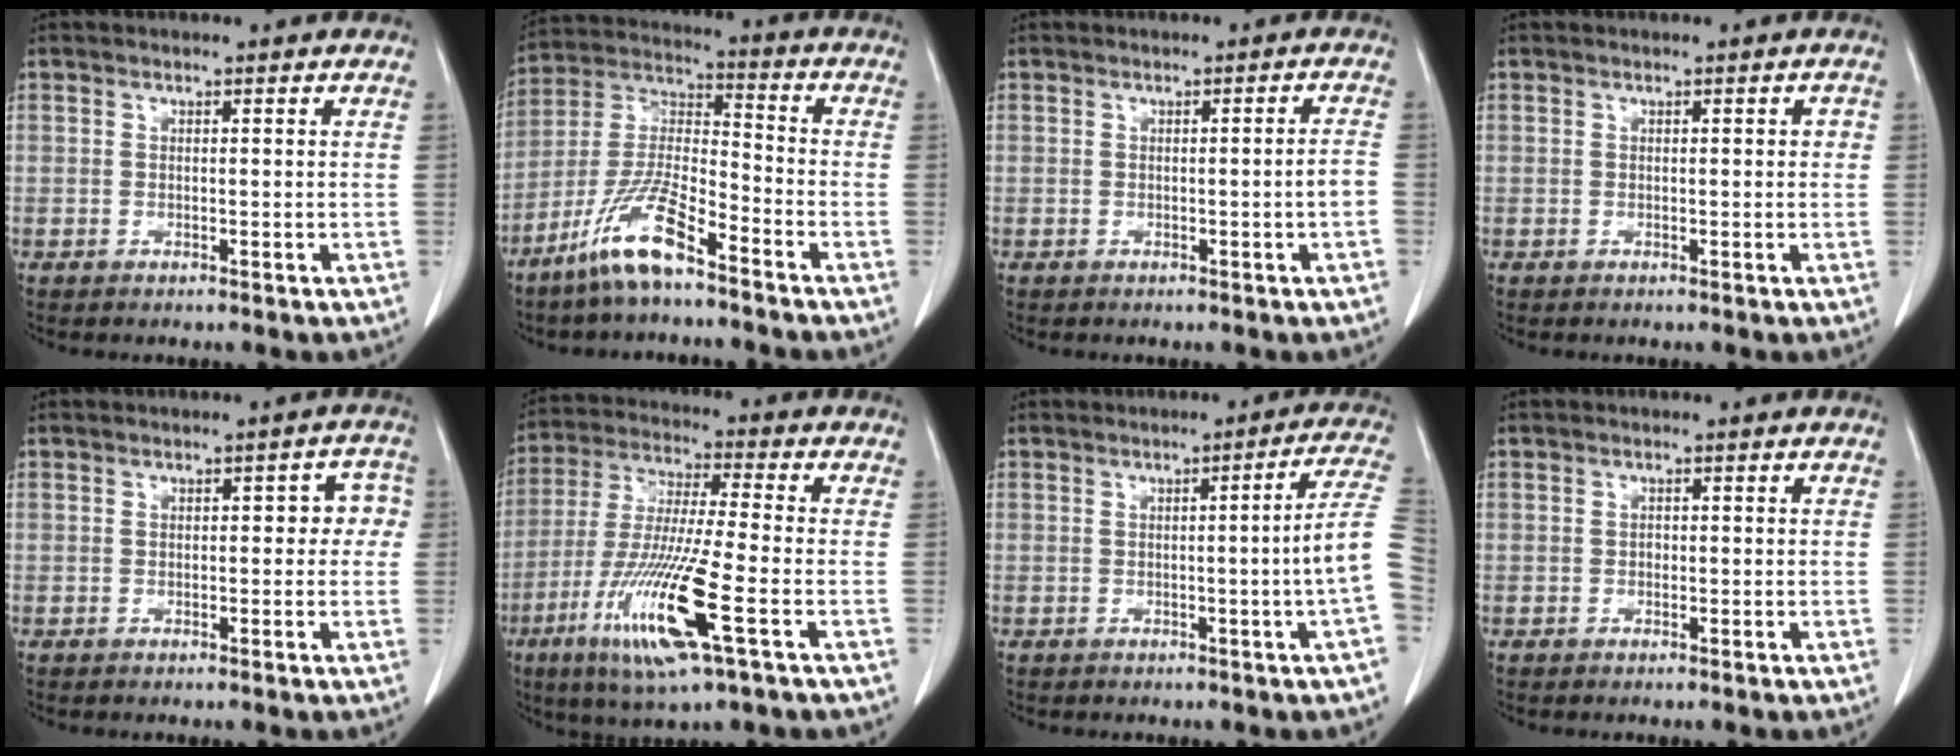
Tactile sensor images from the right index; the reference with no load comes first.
{"total": 11.6, "force": [-7.9, 1.7, 8.4], "torque": [-0.179, -0.012, -0.157]}
{"total": 2.1, "force": [-0.8, -0.3, 1.9], "torque": [-0.027, -0.002, -0.011]}
{"total": 1.0, "force": [0.1, 0.5, 0.9], "torque": [-0.011, 0.004, 0.002]}
{"total": 3.6, "force": [0.1, 1.9, 3.0], "torque": [-0.024, 0.028, 0.000]}
{"total": 15.4, "force": [-6.1, 0.6, 14.2], "torque": [-0.292, -0.027, -0.113]}
{"total": 6.9, "force": [-1.1, -1.9, 6.6], "torque": [-0.072, 0.000, -0.018]}
{"total": 0.5, "force": [-0.1, 0.4, 0.3], "torque": [-0.003, 0.003, -0.004]}